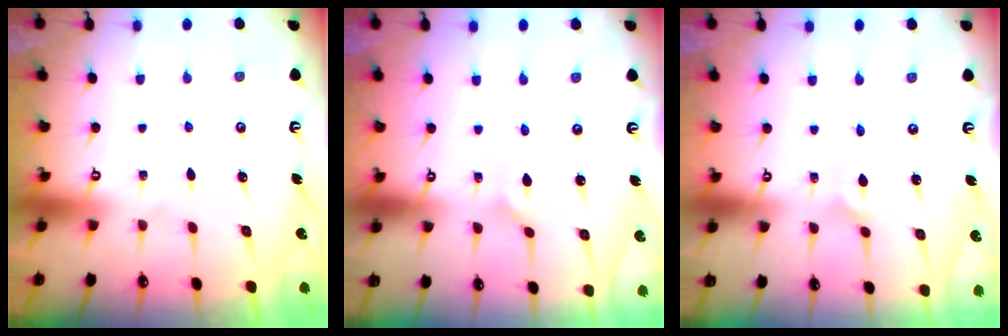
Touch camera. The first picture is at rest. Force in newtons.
{"total": 2.2, "press": 2.2, "slide": 0.4}
{"total": 1.6, "press": 1.6, "slide": 0.1}